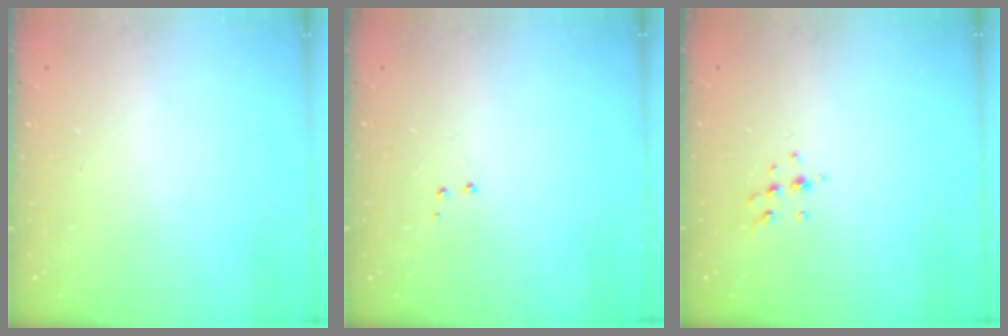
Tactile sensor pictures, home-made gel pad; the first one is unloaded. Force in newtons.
{"total": 2.8, "press": 2.7, "slide": 0.5}
{"total": 5.1, "press": 4.9, "slide": 1.1}